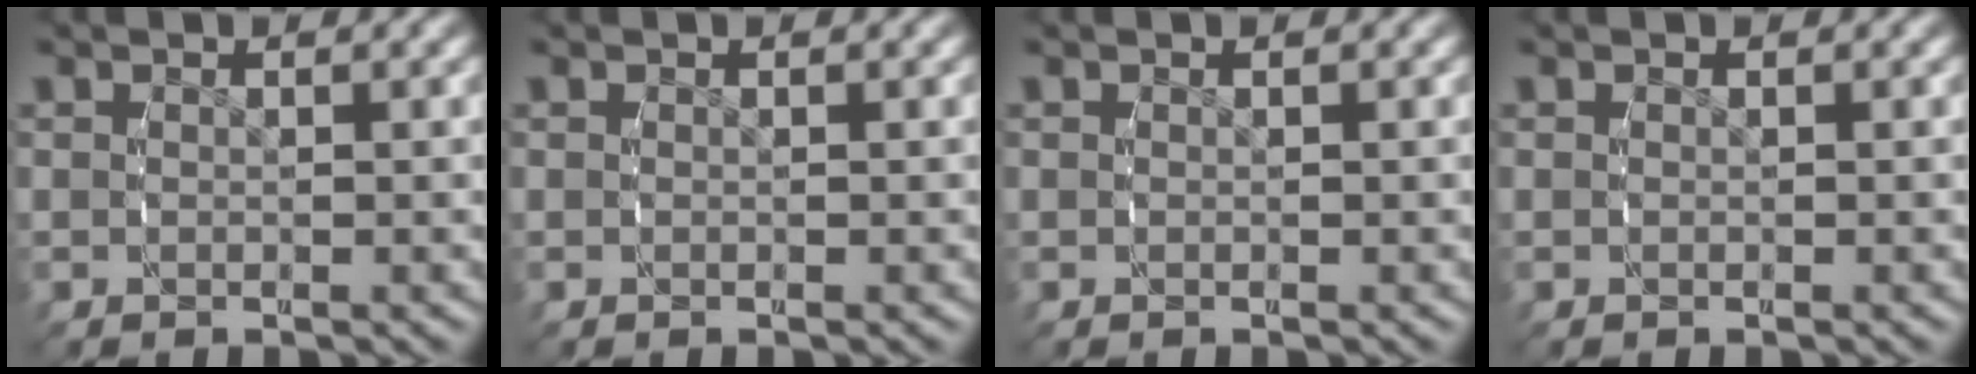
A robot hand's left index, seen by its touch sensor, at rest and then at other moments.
{"total": 0.0}
{"total": 0.0}
{"total": 0.0}